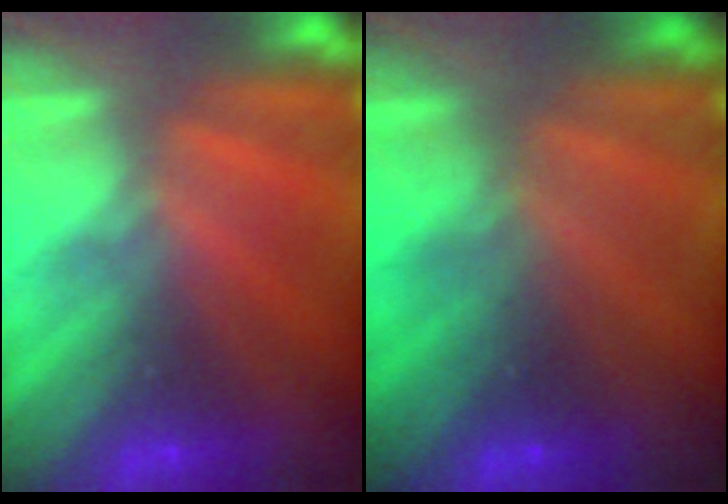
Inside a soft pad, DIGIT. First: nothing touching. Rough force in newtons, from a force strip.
{"total": 2.9}